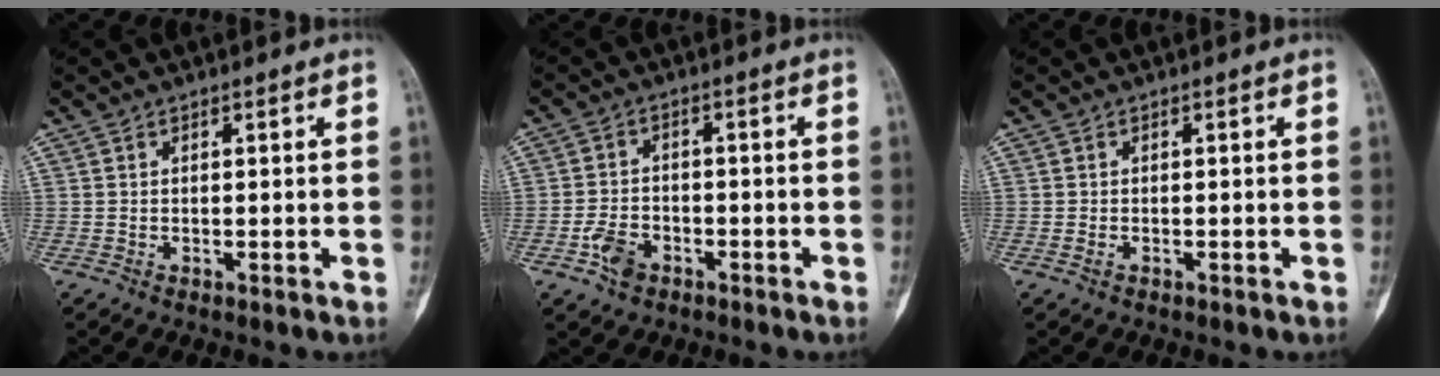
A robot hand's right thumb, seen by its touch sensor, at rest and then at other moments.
{"total": 4.9, "force": [-2.6, 3.2, 2.6], "torque": [-0.044, 0.016, -0.046]}
{"total": 0.7, "force": [-0.4, 0.4, 0.5], "torque": [-0.015, 0.004, -0.004]}